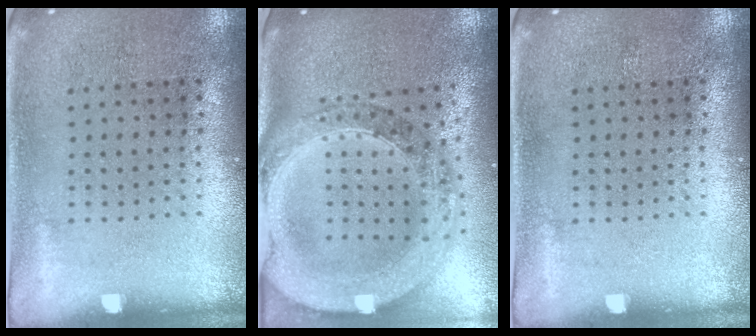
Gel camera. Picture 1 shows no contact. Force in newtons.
{"total": 2.6, "press": 2.3, "slide": 1.3}
{"total": 0.0}